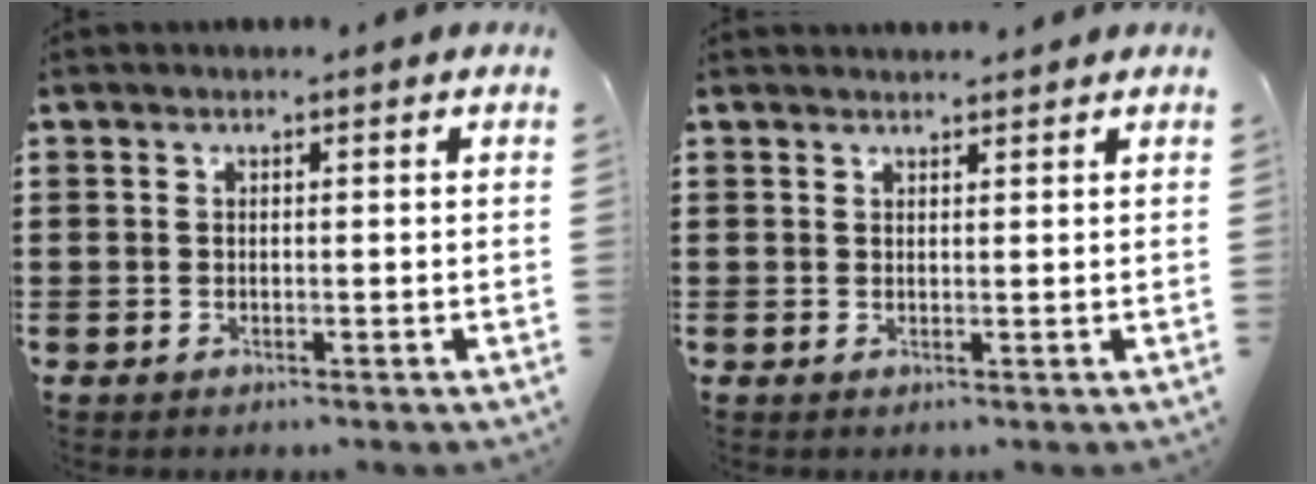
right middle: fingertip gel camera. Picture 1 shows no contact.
{"total": 1.2, "force": [1.2, 0.0, 0.1], "torque": [0.004, -0.004, 0.022]}